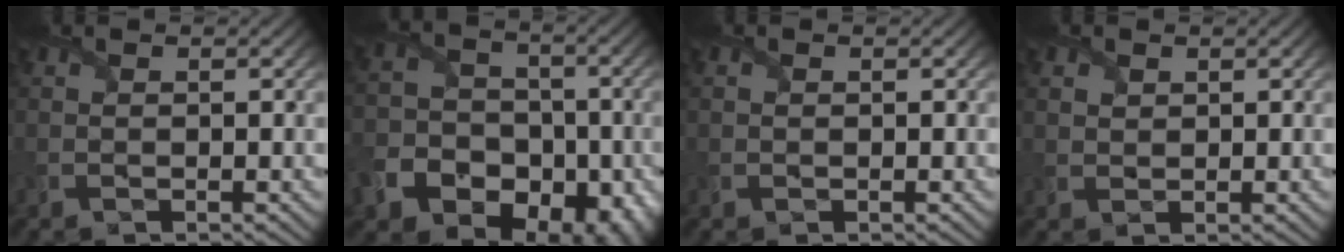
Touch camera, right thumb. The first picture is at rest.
{"total": 16.4, "force": [-8.2, 12.7, 6.3], "torque": [-0.132, -0.066, -0.138]}
{"total": 0.0}
{"total": 1.2, "force": [0.9, 0.8, 0.2], "torque": [-0.014, -0.003, 0.018]}